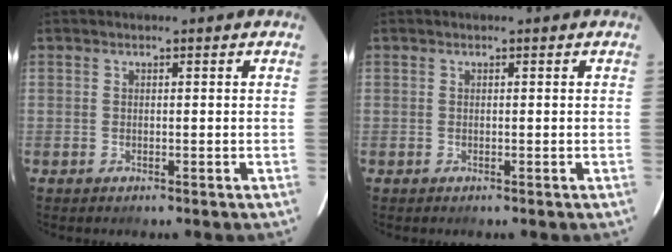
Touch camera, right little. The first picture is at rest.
{"total": 0.0}